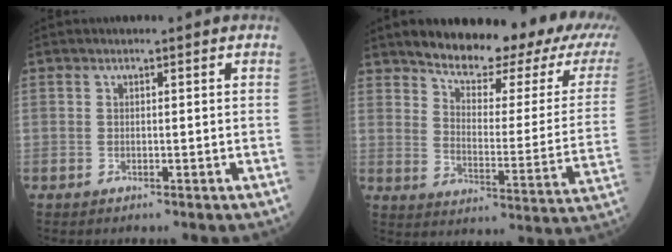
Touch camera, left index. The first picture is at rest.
{"total": 18.6, "force": [14.4, 4.5, 11.0], "torque": [-0.142, -0.019, 0.182]}